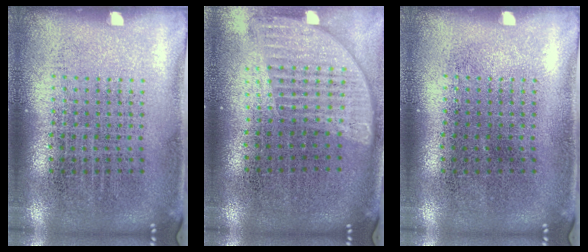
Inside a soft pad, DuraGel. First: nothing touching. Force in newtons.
{"total": 1.2, "press": 1.2, "slide": 0.5}
{"total": 0.0}